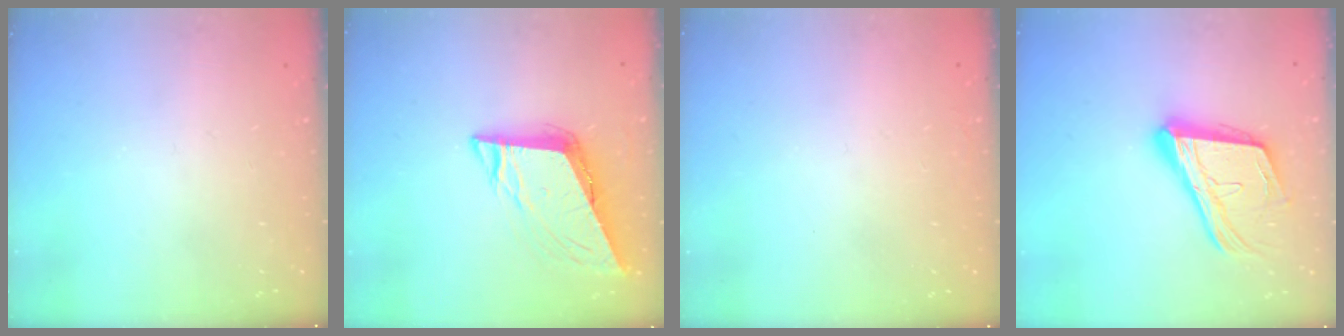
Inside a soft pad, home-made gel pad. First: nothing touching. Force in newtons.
{"total": 9.6, "press": 9.3, "slide": 2.5}
{"total": 1.6, "press": 1.6, "slide": 0.1}
{"total": 20.2, "press": 19.7, "slide": 4.4}